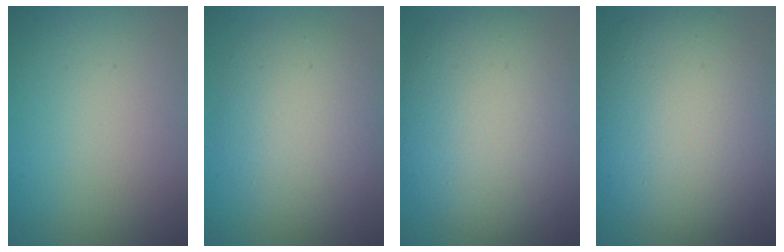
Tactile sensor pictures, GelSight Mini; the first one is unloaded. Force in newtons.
{"total": 5.6, "press": 5.6, "slide": 0.3}
{"total": 10.7, "press": 10.7, "slide": 0.5}
{"total": 11.4, "press": 11.4, "slide": 0.6}